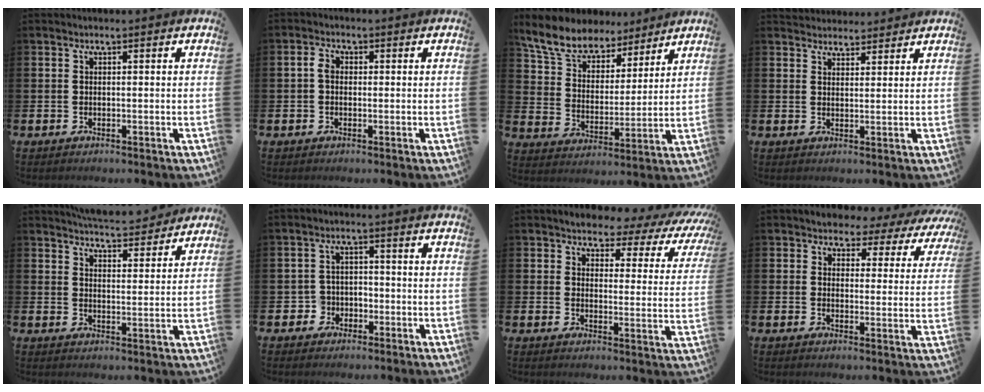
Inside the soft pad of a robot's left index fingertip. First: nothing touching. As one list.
[{"total": 2.2, "force": [0.1, 1.6, 1.6], "torque": [-0.023, 0.006, -0.002]}, {"total": 8.3, "force": [7.4, 3.3, 1.8], "torque": [-0.085, -0.040, 0.136]}, {"total": 3.2, "force": [3.1, 1.0, -0.2], "torque": [0.002, -0.012, 0.057]}, {"total": 5.9, "force": [5.8, 0.6, 0.6], "torque": [-0.022, -0.038, 0.104]}, {"total": 3.3, "force": [-1.7, 2.8, 0.4], "torque": [-0.026, 0.010, -0.036]}, {"total": 3.1, "force": [2.5, 1.5, 0.8], "torque": [-0.017, -0.032, 0.031]}, {"total": 3.1, "force": [2.5, 1.8, 0.0], "torque": [-0.004, -0.031, 0.033]}]